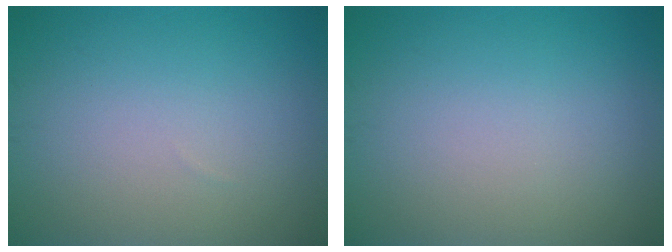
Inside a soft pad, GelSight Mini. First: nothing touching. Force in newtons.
{"total": 0.0}